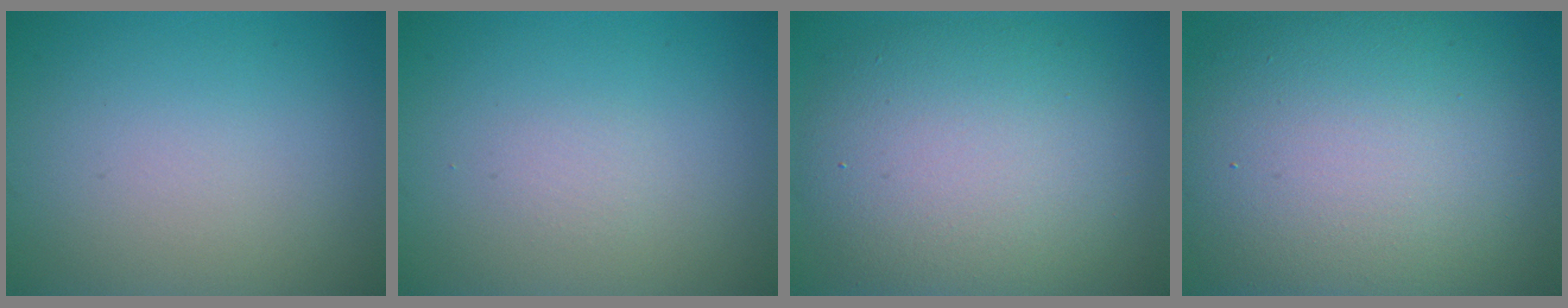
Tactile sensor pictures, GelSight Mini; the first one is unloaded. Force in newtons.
{"total": 0.7, "press": 0.7, "slide": 0.1}
{"total": 9.8, "press": 9.8, "slide": 0.8}
{"total": 14.9, "press": 14.8, "slide": 0.7}